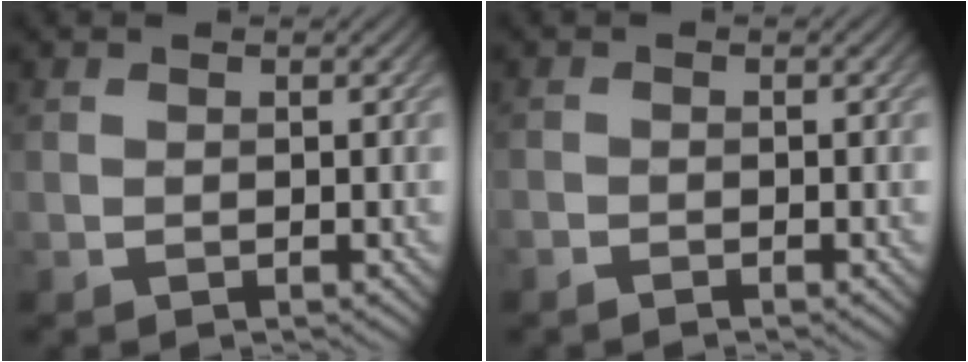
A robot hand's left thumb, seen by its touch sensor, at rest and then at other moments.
{"total": 0.9, "force": [-0.9, -0.1, 0.2], "torque": [-0.004, 0.000, -0.019]}